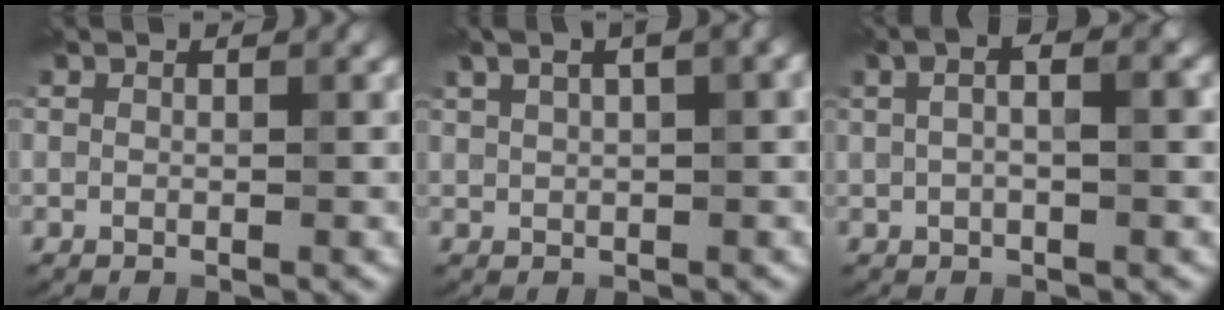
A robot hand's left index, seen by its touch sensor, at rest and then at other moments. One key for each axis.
{"total": 4.4, "fx": 2.5, "fy": 1.4, "fz": 3.3, "tx": -0.063, "ty": 0.019, "tz": 0.043}
{"total": 5.1, "fx": 1.5, "fy": 2.4, "fz": 4.2, "tx": -0.052, "ty": 0.018, "tz": 0.003}